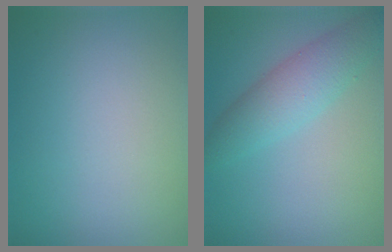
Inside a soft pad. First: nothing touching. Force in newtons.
{"total": 3.8, "press": 3.8, "slide": 0.1}